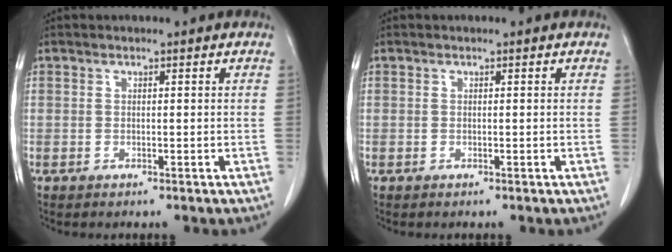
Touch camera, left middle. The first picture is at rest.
{"total": 0.0}